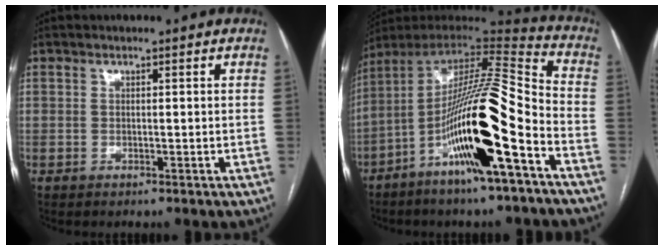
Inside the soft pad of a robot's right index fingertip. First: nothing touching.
{"total": 20.3, "force": [-8.6, 1.3, 18.4], "torque": [-0.327, -0.012, -0.151]}